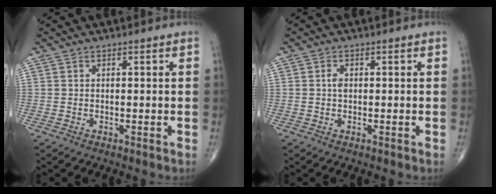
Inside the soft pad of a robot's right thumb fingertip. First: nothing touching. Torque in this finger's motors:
{"motor_torque": [0.47, 0.34, 0.33, -0.07, 0.02]}